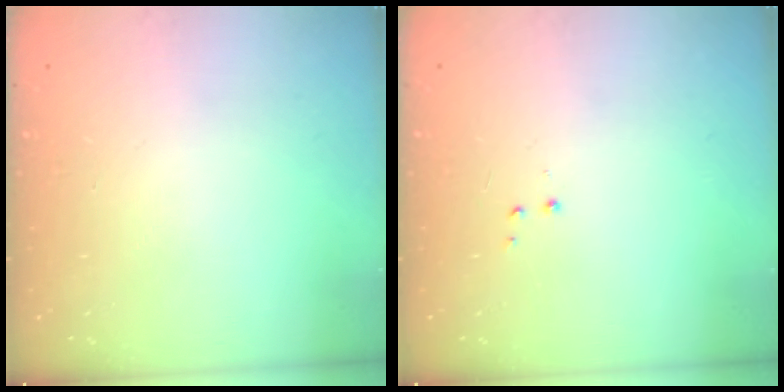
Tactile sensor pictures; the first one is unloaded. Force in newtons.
{"total": 2.9, "press": 2.8, "slide": 0.7}